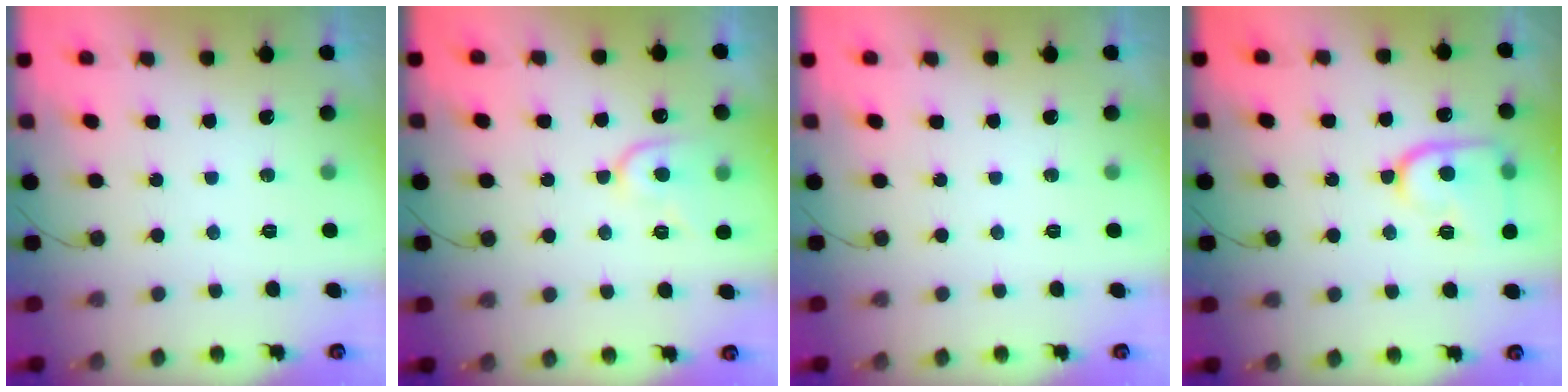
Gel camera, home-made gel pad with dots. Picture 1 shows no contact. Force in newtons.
{"total": 9.8, "press": 9.8, "slide": 0.7}
{"total": 0.0}
{"total": 13.3, "press": 13.2, "slide": 1.4}